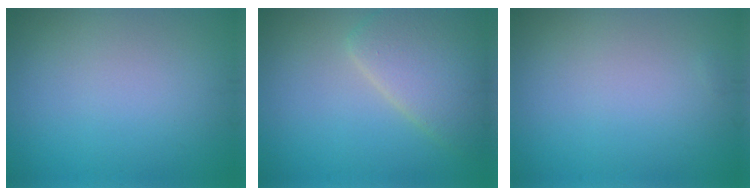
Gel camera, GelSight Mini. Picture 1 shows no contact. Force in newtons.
{"total": 5.4, "press": 5.3, "slide": 0.4}
{"total": 0.0}